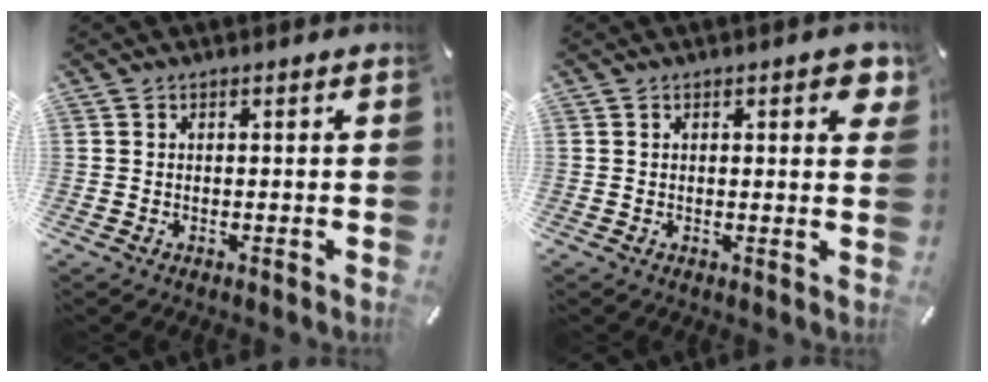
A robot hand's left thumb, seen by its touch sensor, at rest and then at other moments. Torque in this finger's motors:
{"motor_torque": [0.64, 0.58, 0.26, -0.33, 0.00]}